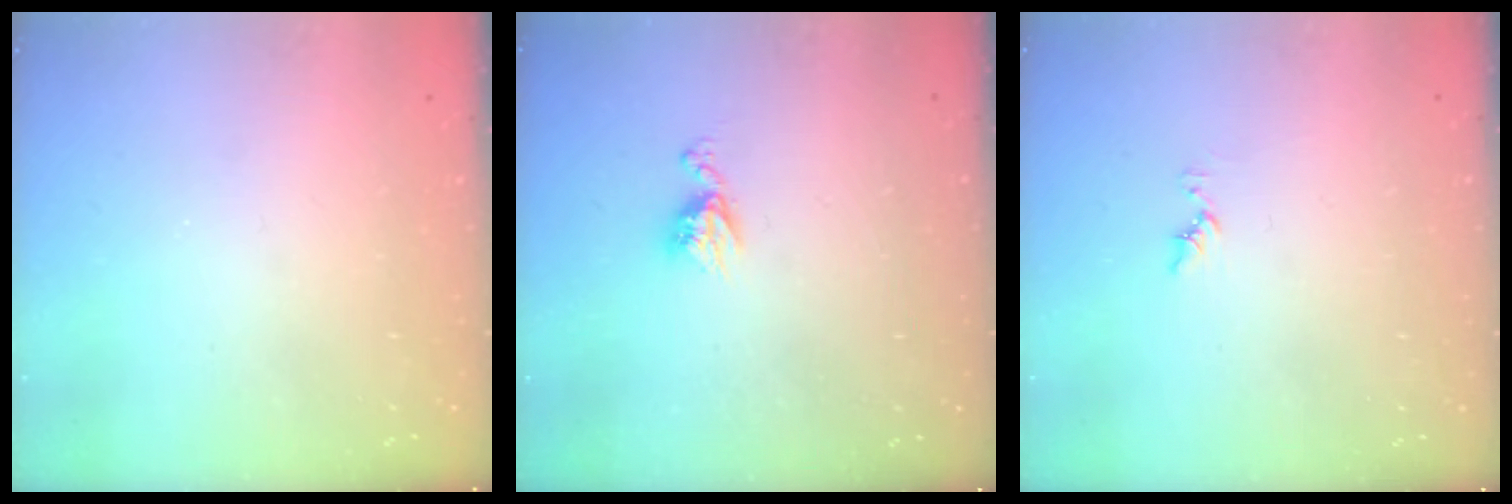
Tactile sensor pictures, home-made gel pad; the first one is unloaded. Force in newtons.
{"total": 6.4, "press": 6.4, "slide": 0.5}
{"total": 5.6, "press": 5.6, "slide": 0.5}